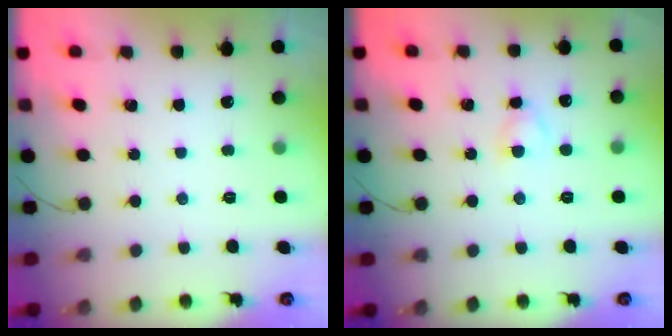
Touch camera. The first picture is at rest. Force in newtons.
{"total": 2.8, "press": 2.7, "slide": 0.8}